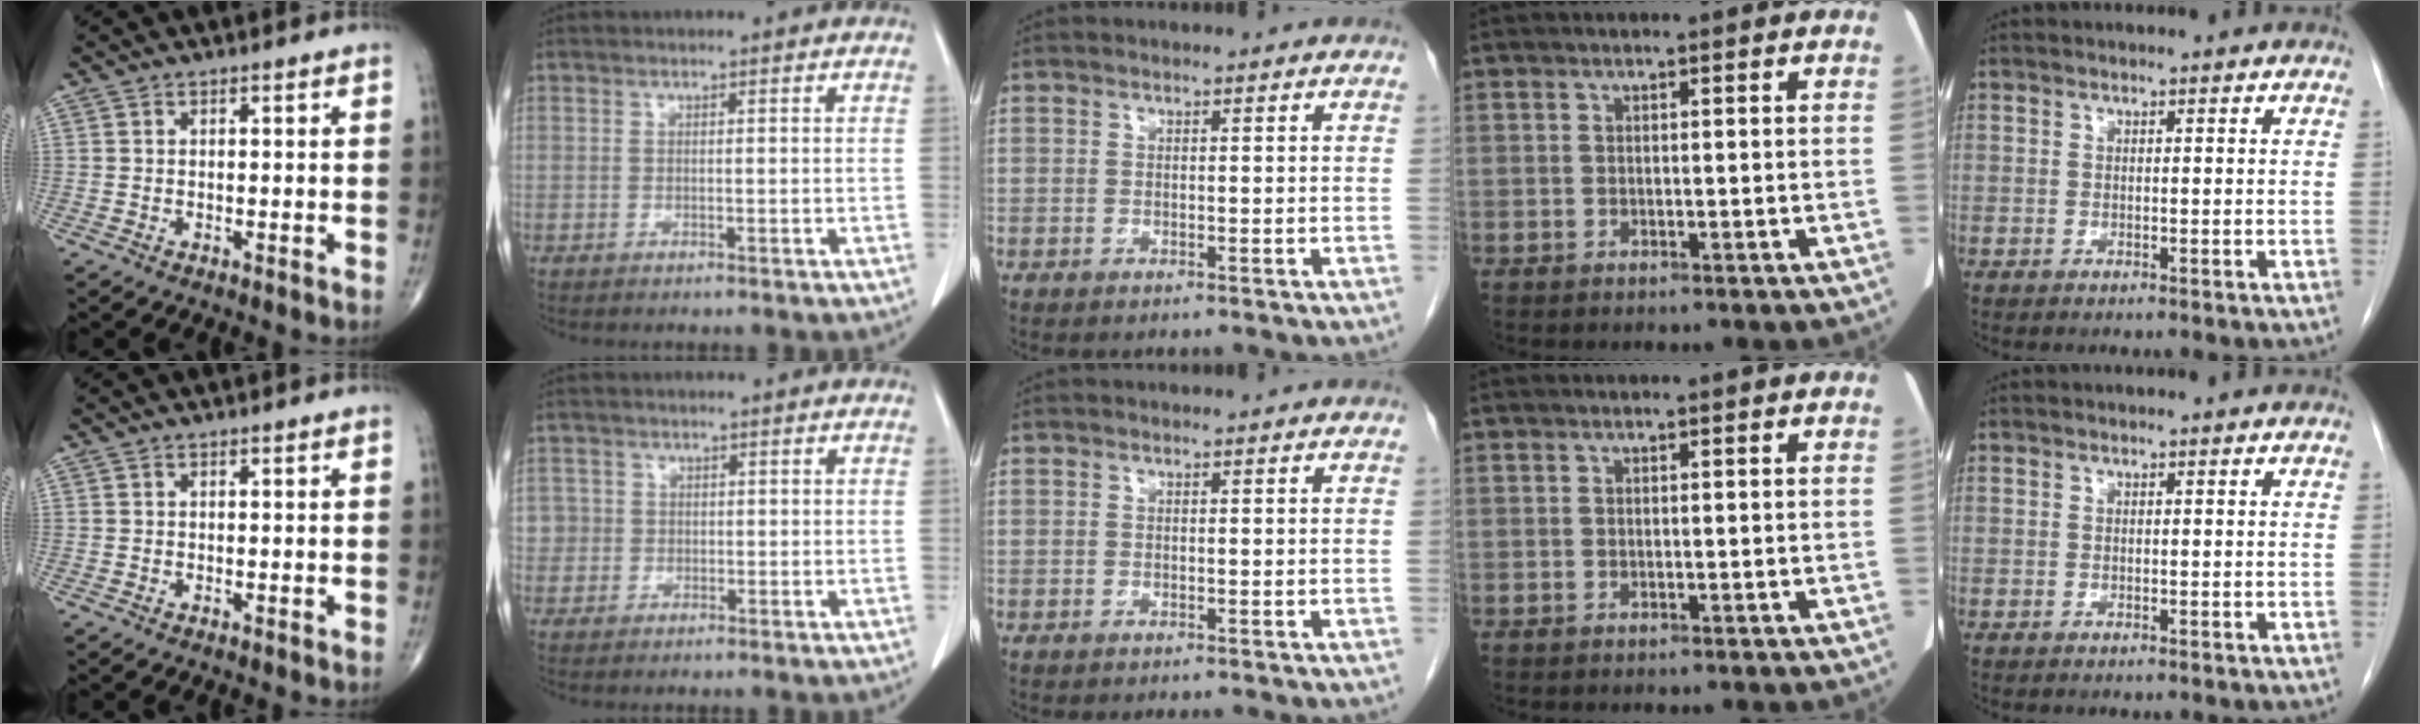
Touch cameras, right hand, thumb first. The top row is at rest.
{"index": {"total": 2.2, "force": [-0.1, 2.2, -0.2], "torque": [0.021, 0.009, -0.007]}}